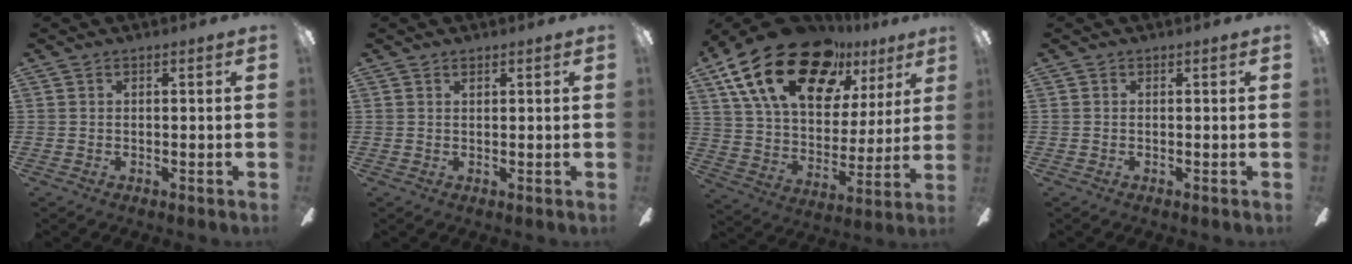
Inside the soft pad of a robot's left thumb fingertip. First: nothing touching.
{"total": 0.7, "force": [0.6, 0.3, 0.2], "torque": [-0.004, 0.002, 0.011]}
{"total": 24.6, "force": [14.7, 12.8, 14.9], "torque": [-0.263, -0.078, 0.262]}
{"total": 0.0}